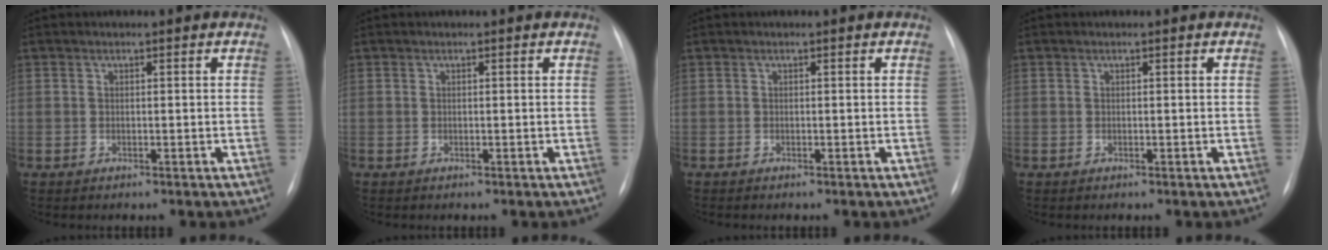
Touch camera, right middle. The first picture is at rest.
{"total": 0.0}
{"total": 0.0}
{"total": 0.0}